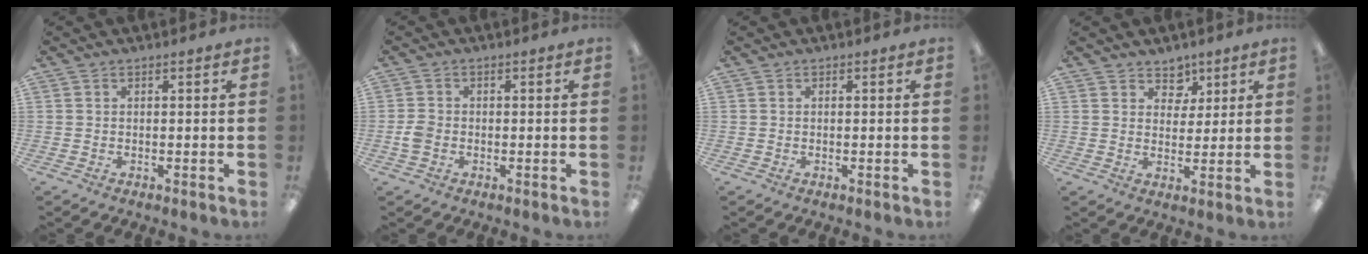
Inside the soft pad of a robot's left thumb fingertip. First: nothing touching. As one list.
[{"total": 2.7, "force": [-0.7, 2.1, 1.6], "torque": [-0.028, 0.005, -0.013]}, {"total": 0.0}, {"total": 5.4, "force": [3.9, 3.7, 0.7], "torque": [0.000, -0.023, 0.068]}]